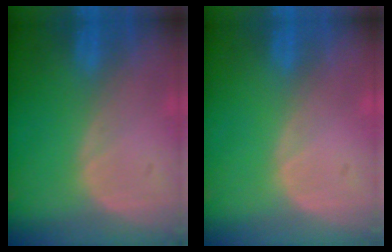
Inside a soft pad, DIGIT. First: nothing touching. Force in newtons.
{"total": 0.0}